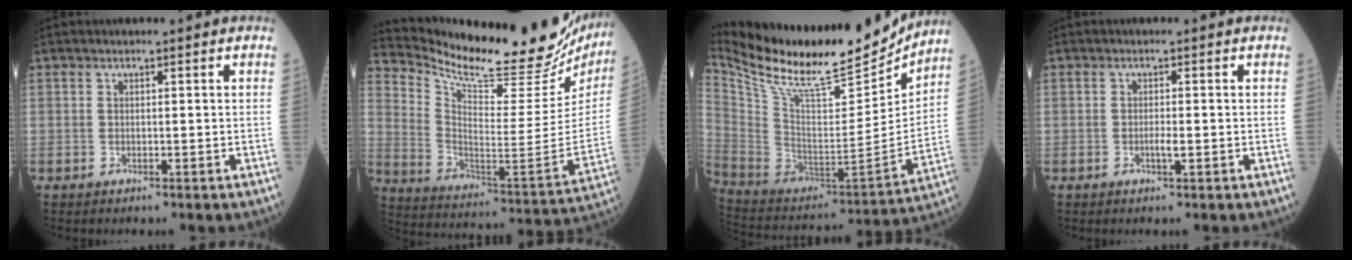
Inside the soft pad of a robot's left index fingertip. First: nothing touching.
{"total": 26.9, "force": [24.3, 5.4, 10.4], "torque": [-0.177, -0.079, 0.337]}
{"total": 27.1, "force": [23.7, 4.5, 12.2], "torque": [-0.229, -0.047, 0.376]}
{"total": 1.2, "force": [-0.5, 0.1, 1.1], "torque": [-0.022, -0.004, -0.010]}